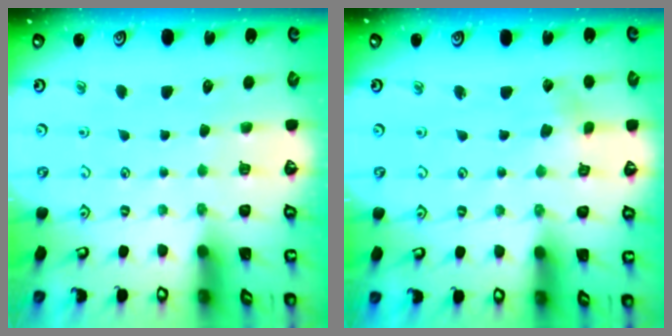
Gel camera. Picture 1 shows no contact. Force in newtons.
{"total": 1.9, "press": 1.9, "slide": 0.2}